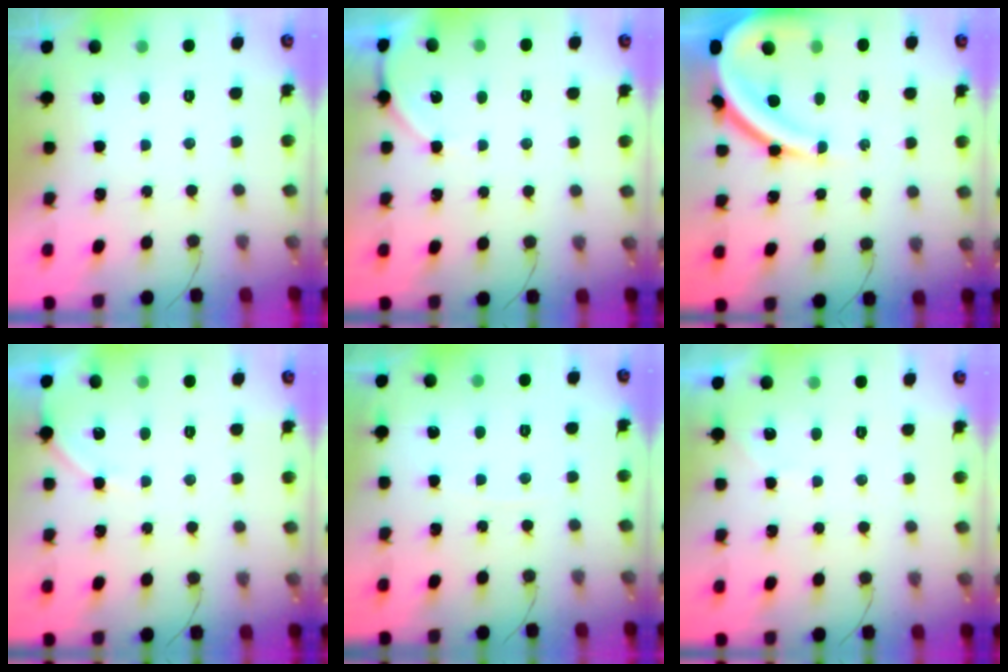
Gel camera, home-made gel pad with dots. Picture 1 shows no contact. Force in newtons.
{"total": 3.7, "press": 3.7, "slide": 0.6}
{"total": 13.6, "press": 13.5, "slide": 1.2}
{"total": 3.9, "press": 3.8, "slide": 0.6}
{"total": 2.8, "press": 2.8, "slide": 0.3}
{"total": 4.2, "press": 4.2, "slide": 0.6}